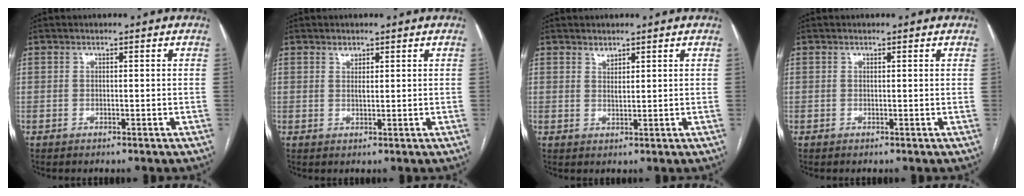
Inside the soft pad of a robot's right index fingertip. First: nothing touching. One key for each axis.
{"total": 1.3, "fx": 0.9, "fy": 0.7, "fz": 0.6, "tx": -0.010, "ty": -0.002, "tz": 0.016}
{"total": 1.5, "fx": 1.3, "fy": 0.6, "fz": 0.5, "tx": -0.006, "ty": -0.004, "tz": 0.024}
{"total": 0.0}